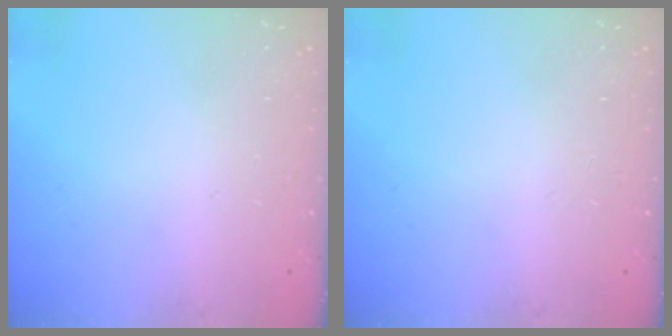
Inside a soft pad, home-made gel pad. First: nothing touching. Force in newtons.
{"total": 0.0}